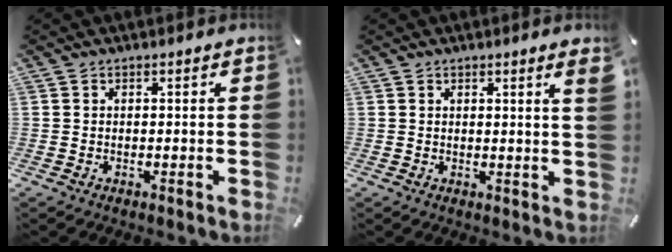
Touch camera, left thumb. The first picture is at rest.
{"total": 2.4, "force": [1.2, 0.0, 2.1], "torque": [-0.033, -0.005, 0.018]}